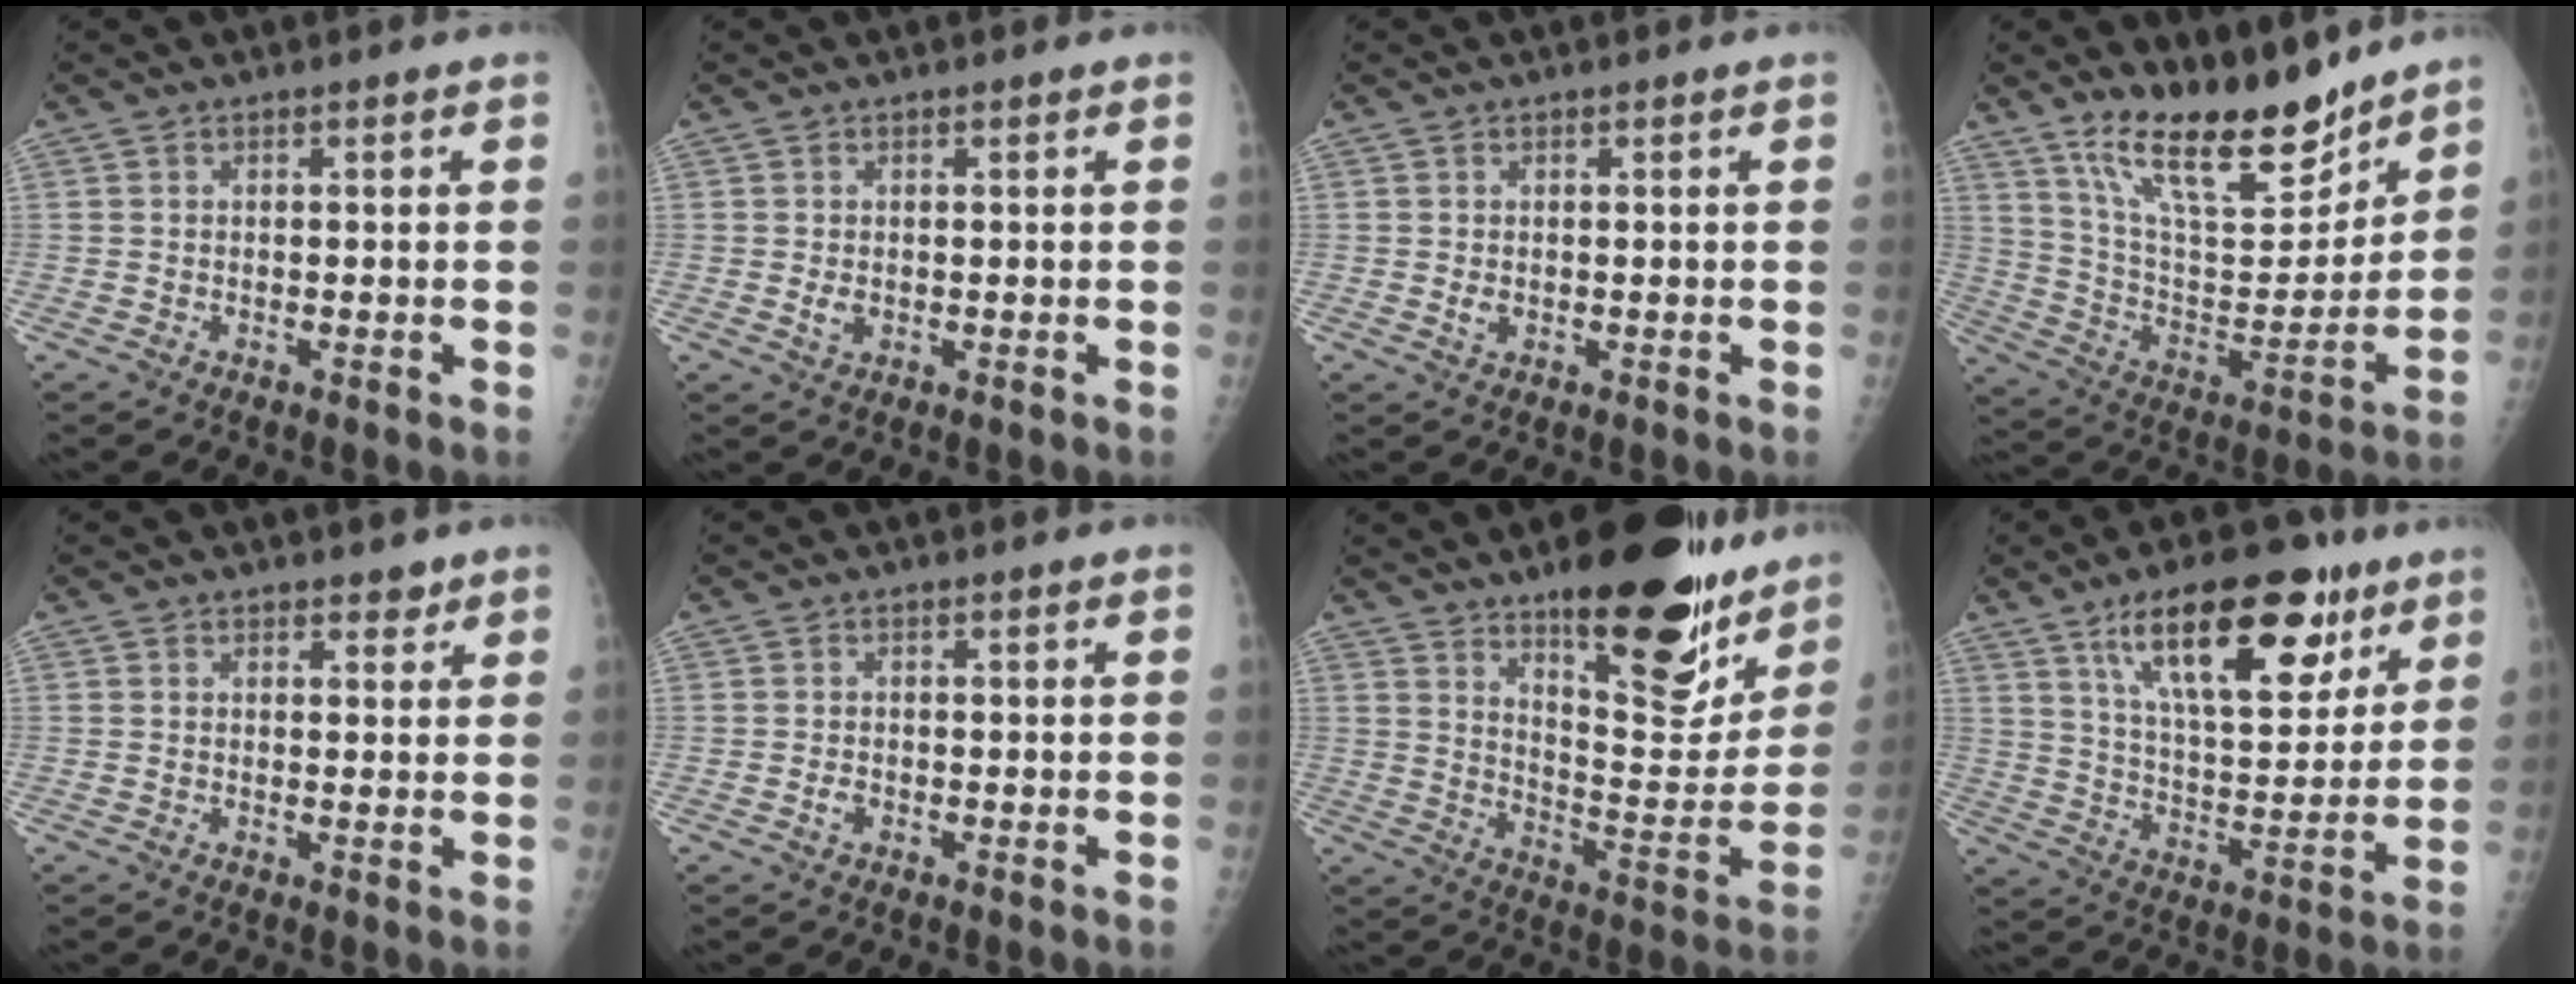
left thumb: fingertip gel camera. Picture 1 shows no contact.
{"total": 1.7, "force": [0.2, 1.2, 1.2], "torque": [-0.017, -0.003, 0.008]}
{"total": 1.4, "force": [0.3, 0.9, 1.0], "torque": [-0.014, -0.004, 0.010]}
{"total": 20.1, "force": [15.4, 6.8, 10.9], "torque": [-0.143, -0.094, 0.270]}
{"total": 2.0, "force": [1.6, 1.1, 0.7], "torque": [0.007, -0.009, 0.018]}
{"total": 1.1, "force": [-0.3, 0.8, 0.7], "torque": [-0.011, 0.000, -0.005]}
{"total": 24.0, "force": [16.2, 8.0, 15.7], "torque": [-0.167, -0.102, 0.241]}
{"total": 21.9, "force": [12.4, 8.9, 15.7], "torque": [-0.207, -0.044, 0.207]}